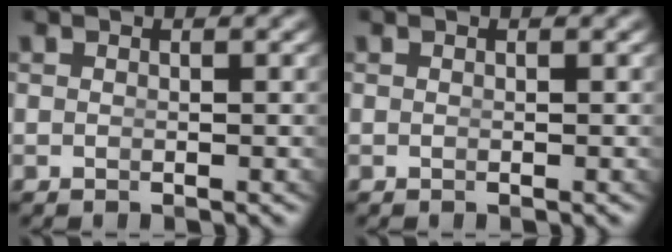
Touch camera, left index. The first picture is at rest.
{"total": 0.0}